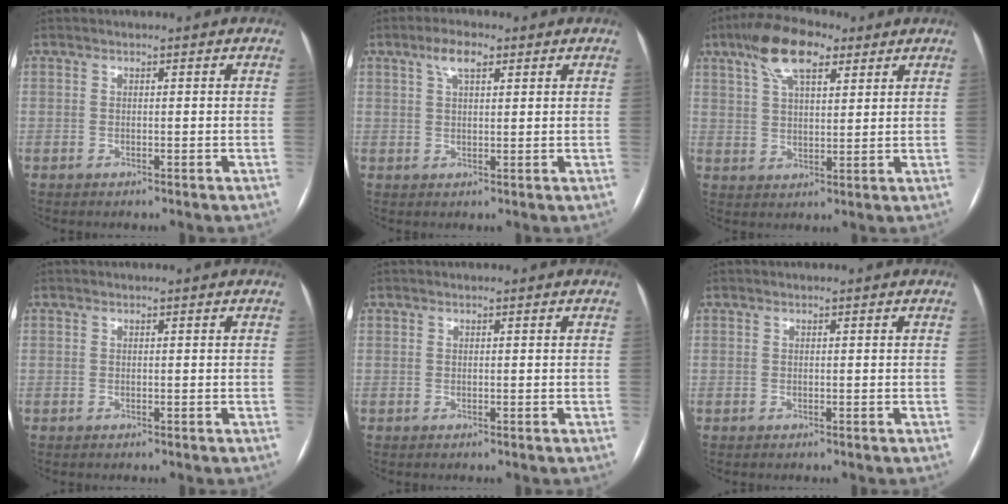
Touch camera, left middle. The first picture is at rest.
{"total": 4.0, "force": [2.3, 1.3, 3.0], "torque": [-0.064, 0.012, 0.043]}
{"total": 10.2, "force": [6.0, 3.8, 7.3], "torque": [-0.143, 0.026, 0.108]}
{"total": 0.0}
{"total": 0.0}
{"total": 0.0}